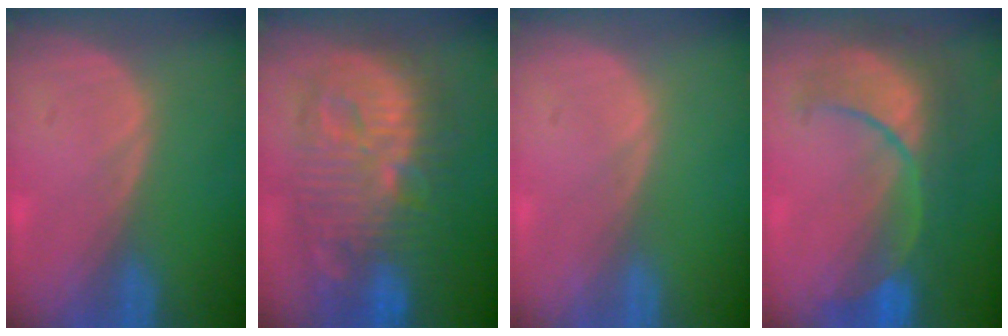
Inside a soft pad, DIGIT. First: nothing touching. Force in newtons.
{"total": 13.1, "press": 13.1, "slide": 1.3}
{"total": 0.0}
{"total": 9.1, "press": 9.1, "slide": 0.7}